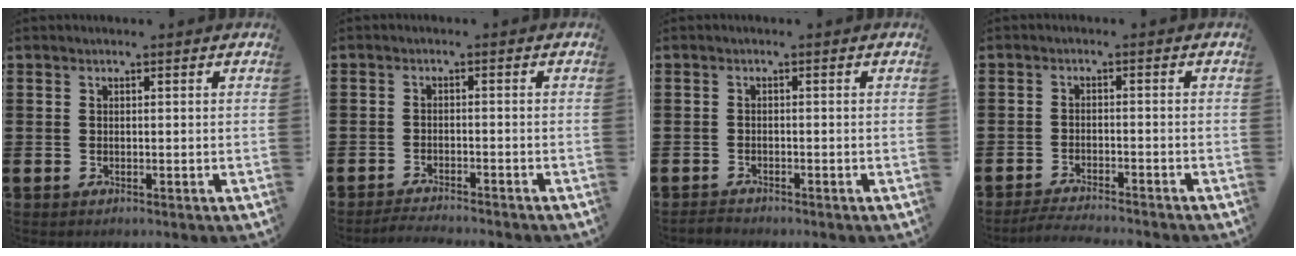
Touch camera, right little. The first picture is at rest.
{"total": 1.8, "force": [-1.7, -0.1, 0.1], "torque": [-0.005, 0.004, -0.035]}
{"total": 0.9, "force": [-0.9, 0.1, 0.1], "torque": [-0.004, 0.000, -0.019]}
{"total": 2.4, "force": [-2.3, -0.2, 0.4], "torque": [-0.007, 0.005, -0.047]}